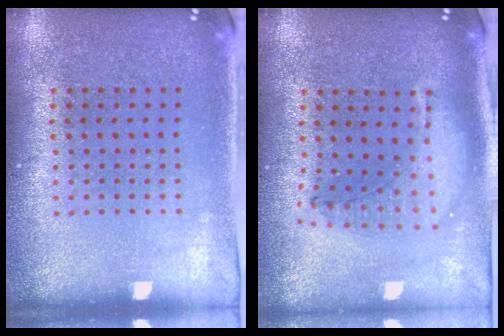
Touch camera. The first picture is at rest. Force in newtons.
{"total": 1.3, "press": 1.2, "slide": 0.4}